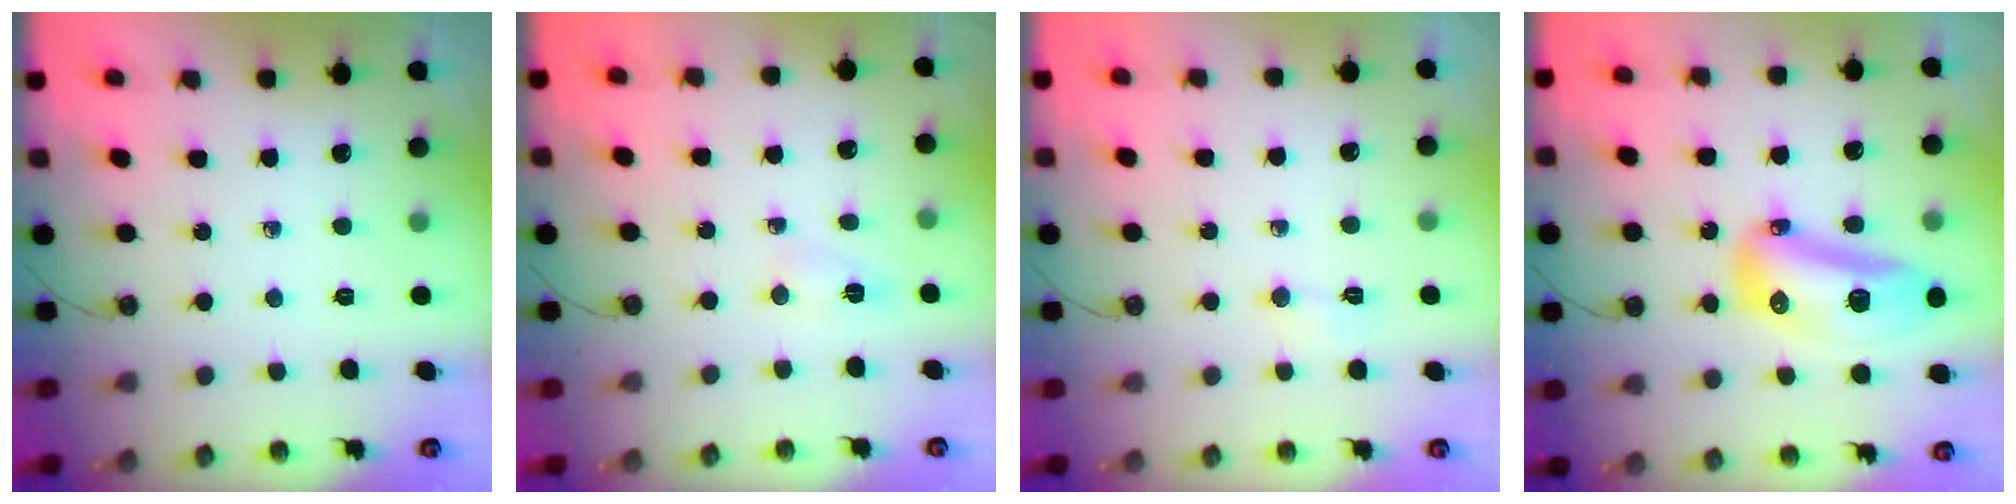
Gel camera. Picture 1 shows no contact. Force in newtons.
{"total": 2.7, "press": 2.4, "slide": 1.1}
{"total": 2.7, "press": 2.6, "slide": 0.5}
{"total": 15.6, "press": 15.4, "slide": 2.1}